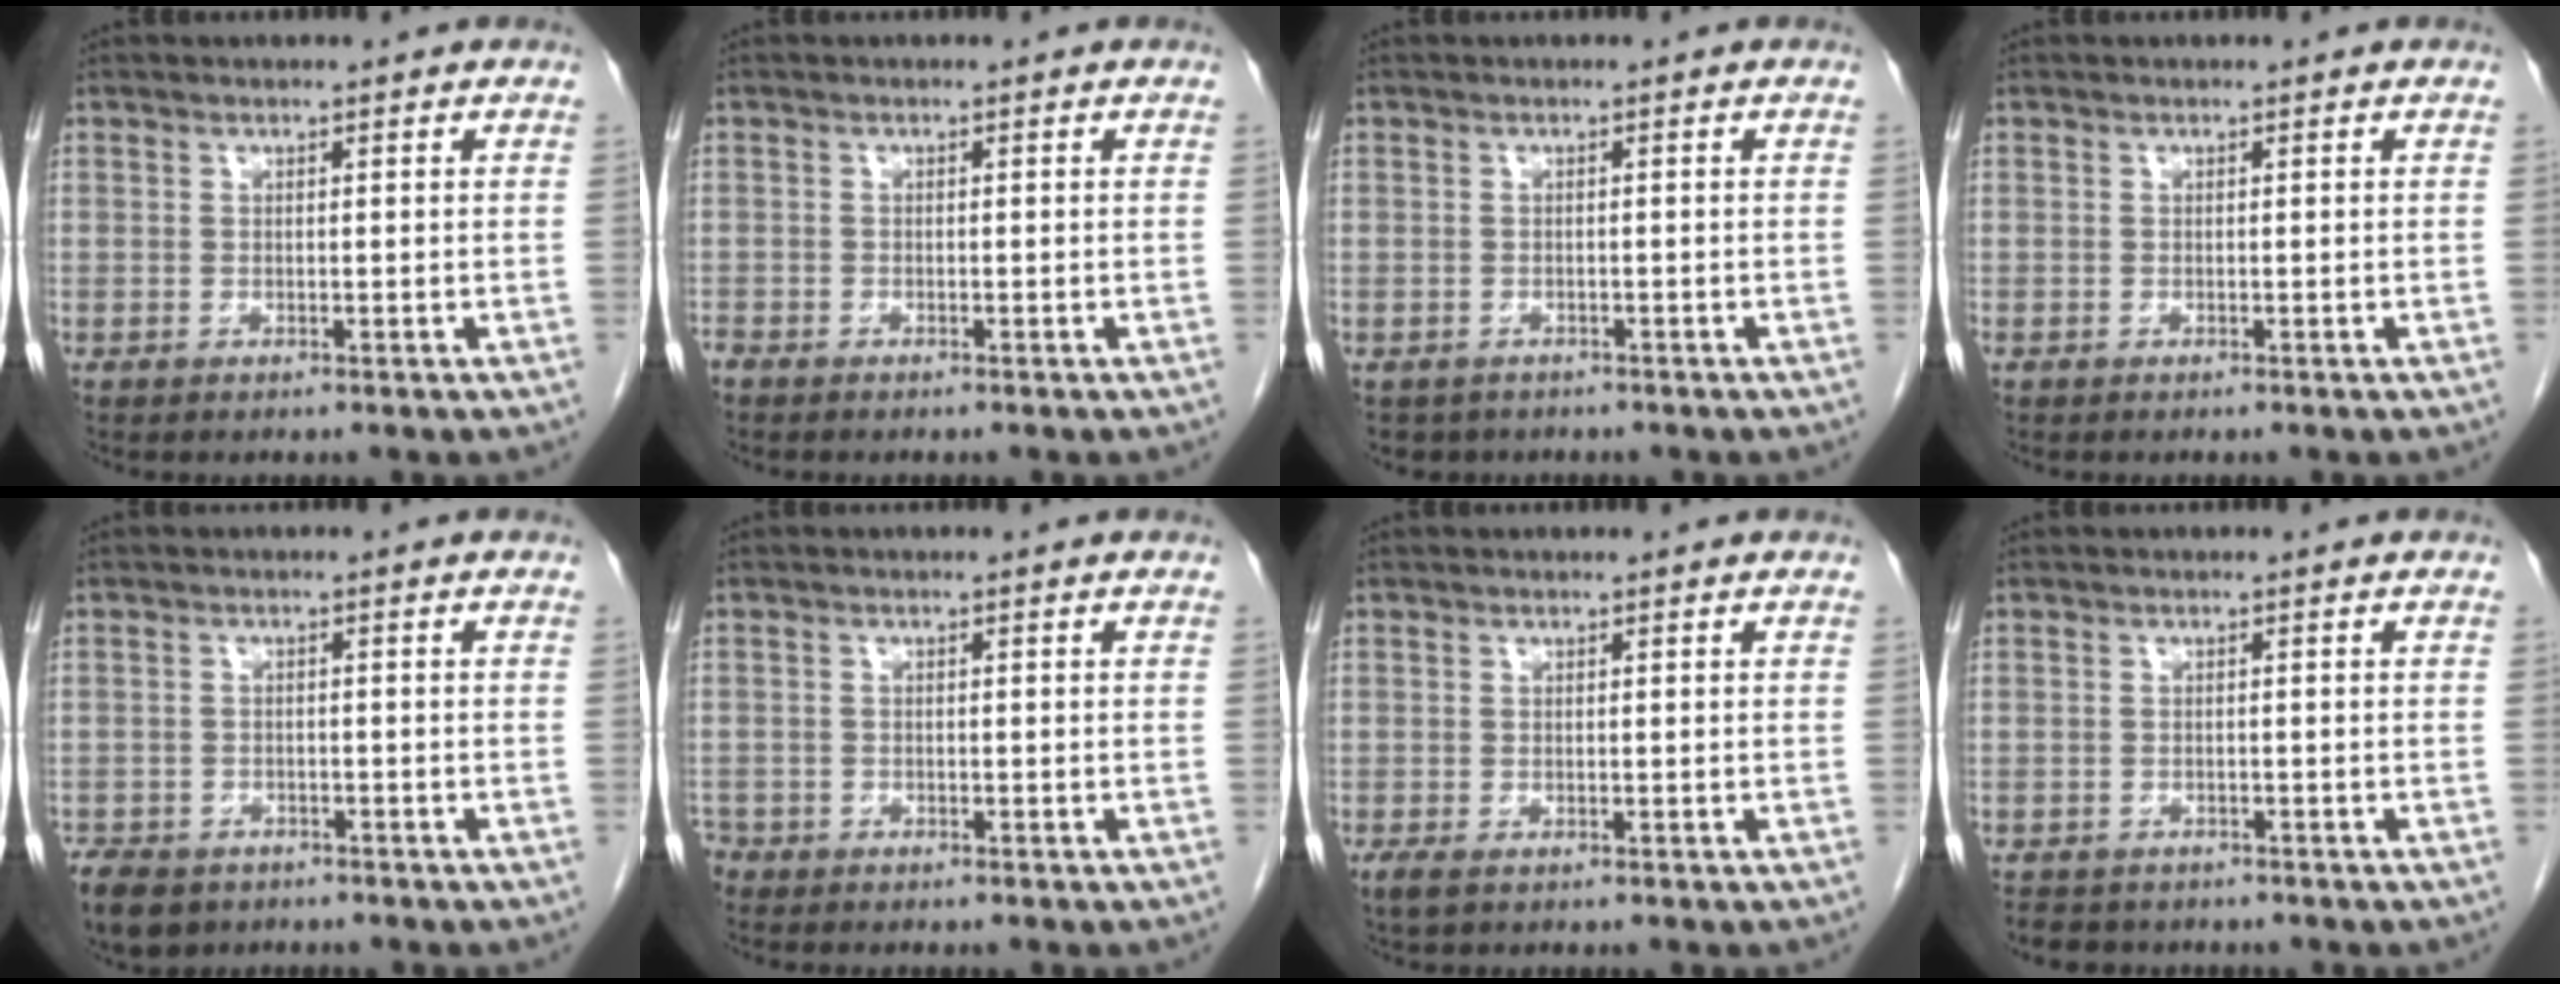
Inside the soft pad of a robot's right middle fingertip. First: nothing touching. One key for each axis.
{"total": 1.1, "fx": -1.0, "fy": 0.4, "fz": 0.3, "tx": -0.011, "ty": -0.002, "tz": -0.018}
{"total": 2.9, "fx": -2.2, "fy": 1.8, "fz": 0.2, "tx": -0.007, "ty": 0.001, "tz": -0.031}
{"total": 0.0}
{"total": 7.7, "fx": -5.6, "fy": 4.6, "fz": 2.7, "tx": -0.058, "ty": -0.004, "tz": -0.085}
{"total": 2.6, "fx": -2.2, "fy": 1.5, "fz": 0.3, "tx": -0.010, "ty": 0.002, "tz": -0.041}
{"total": 1.8, "fx": -1.1, "fy": 0.8, "fz": 1.2, "tx": -0.031, "ty": -0.006, "tz": -0.016}
{"total": 5.1, "fx": -4.4, "fy": 2.4, "fz": 1.1, "tx": -0.018, "ty": 0.000, "tz": -0.056}